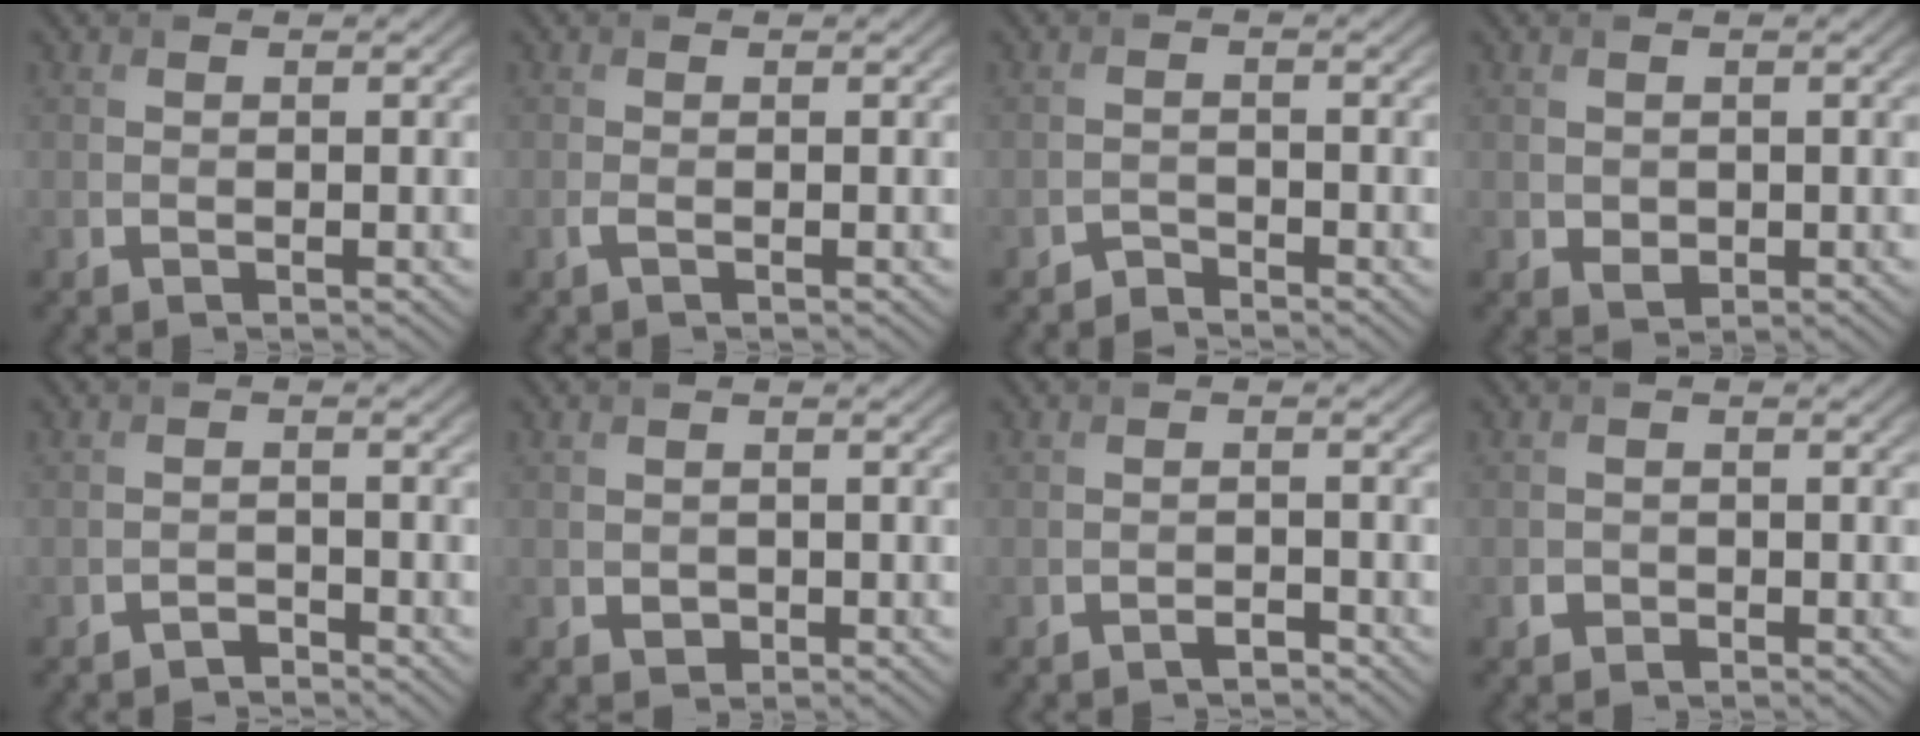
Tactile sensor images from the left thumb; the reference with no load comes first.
{"total": 0.7, "force": [-0.2, 0.1, 0.6], "torque": [-0.016, -0.001, -0.005]}
{"total": 1.5, "force": [-1.5, 0.2, 0.1], "torque": [-0.001, 0.002, -0.032]}
{"total": 1.3, "force": [0.2, 1.1, 0.6], "torque": [-0.016, -0.007, 0.008]}
{"total": 1.4, "force": [-1.3, 0.3, 0.3], "torque": [-0.005, 0.002, -0.027]}
{"total": 1.1, "force": [-0.3, 1.0, 0.4], "torque": [-0.008, -0.007, -0.003]}
{"total": 1.1, "force": [-1.0, 0.3, 0.5], "torque": [-0.009, 0.000, -0.018]}
{"total": 1.1, "force": [-0.6, 0.9, 0.2], "torque": [-0.001, -0.003, -0.014]}